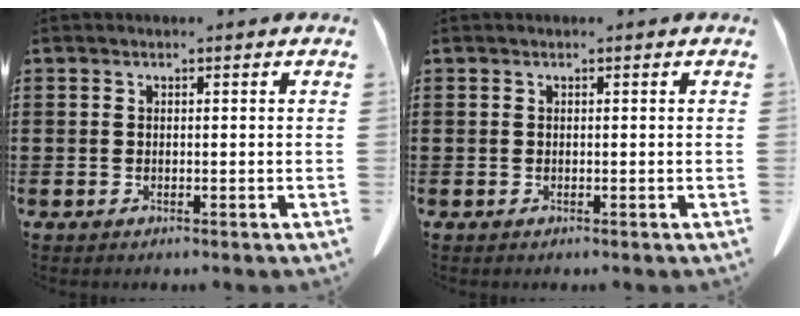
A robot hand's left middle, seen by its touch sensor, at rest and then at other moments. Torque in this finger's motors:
{"motor_torque": [0.00, 0.00, 0.00, 0.00]}